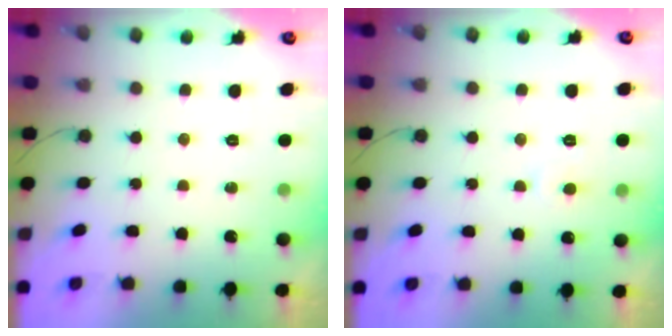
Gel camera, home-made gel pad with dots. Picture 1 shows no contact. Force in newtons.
{"total": 3.4, "press": 3.4, "slide": 0.3}